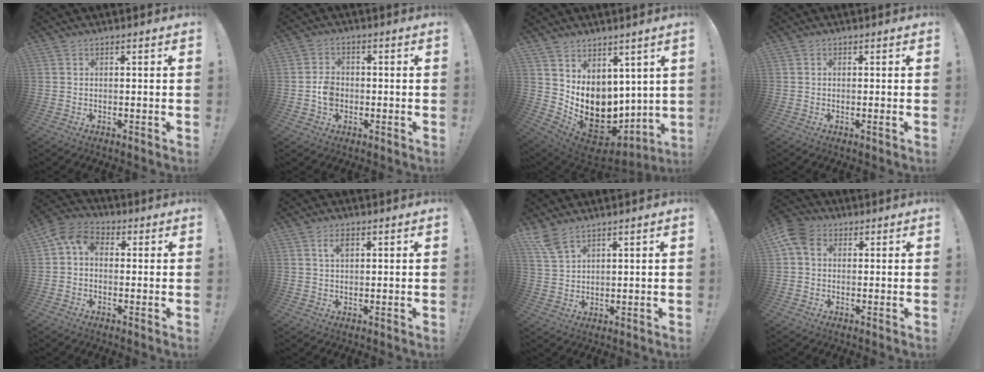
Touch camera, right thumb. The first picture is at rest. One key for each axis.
{"total": 5.2, "fx": -1.5, "fy": 4.2, "fz": 2.7, "tx": -0.039, "ty": 0.008, "tz": -0.026}
{"total": 12.5, "fx": 1.2, "fy": 10.4, "fz": 6.8, "tx": -0.117, "ty": -0.035, "tz": 0.044}
{"total": 0.8, "fx": 0.0, "fy": 0.0, "fz": 0.8, "tx": -0.011, "ty": -0.001, "tz": -0.001}
{"total": 7.6, "fx": 1.5, "fy": 5.3, "fz": 5.1, "tx": -0.097, "ty": 0.007, "tz": 0.032}
{"total": 2.7, "fx": 1.2, "fy": 1.5, "fz": 1.8, "tx": -0.027, "ty": -0.001, "tz": 0.019}
{"total": 6.0, "fx": 4.7, "fy": 2.1, "fz": 3.1, "tx": -0.066, "ty": -0.021, "tz": 0.091}
{"total": 6.7, "fx": 2.0, "fy": 4.9, "fz": 4.1, "tx": -0.082, "ty": 0.008, "tz": 0.041}